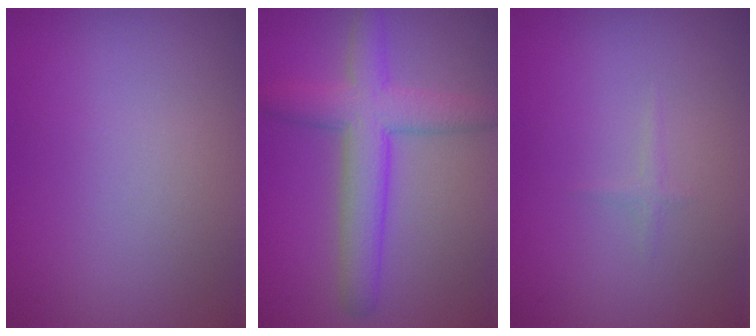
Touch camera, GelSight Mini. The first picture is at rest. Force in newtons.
{"total": 5.6, "press": 5.6, "slide": 0.1}
{"total": 0.5, "press": 0.5, "slide": 0.0}